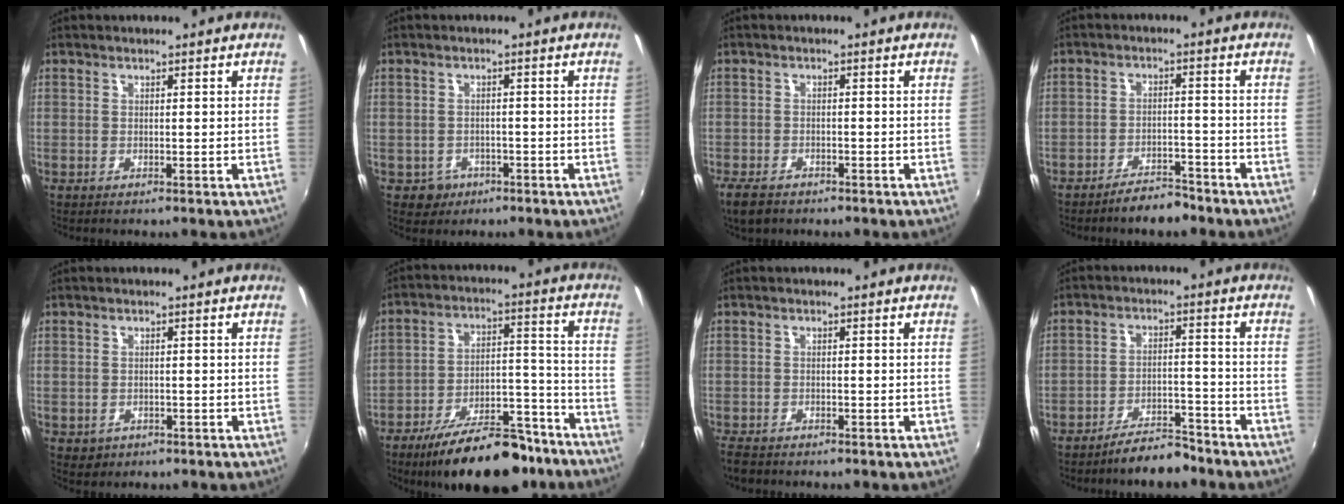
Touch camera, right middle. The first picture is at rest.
{"total": 3.5, "force": [-1.6, 3.1, 0.6], "torque": [-0.024, 0.003, -0.018]}
{"total": 5.1, "force": [-3.9, 2.2, 2.5], "torque": [-0.068, -0.018, -0.075]}
{"total": 4.9, "force": [-4.3, 1.3, 1.8], "torque": [-0.045, 0.008, -0.064]}
{"total": 3.5, "force": [-1.2, 3.0, 1.3], "torque": [-0.033, -0.006, -0.009]}
{"total": 19.6, "force": [-15.2, 7.1, 10.1], "torque": [-0.170, 0.010, -0.214]}
{"total": 3.6, "force": [-3.3, 0.8, 1.3], "torque": [-0.037, -0.020, -0.061]}
{"total": 6.6, "force": [-5.9, 1.6, 2.5], "torque": [-0.054, 0.015, -0.086]}